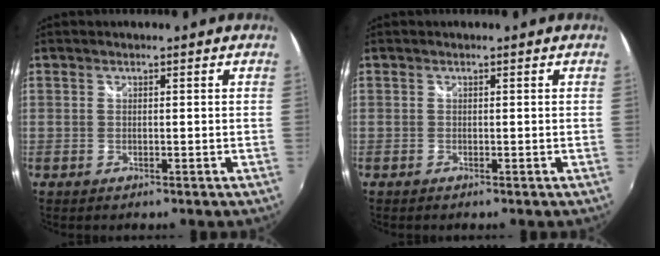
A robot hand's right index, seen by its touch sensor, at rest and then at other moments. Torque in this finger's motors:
{"motor_torque": [0.28, 0.10, 0.04, 0.01]}